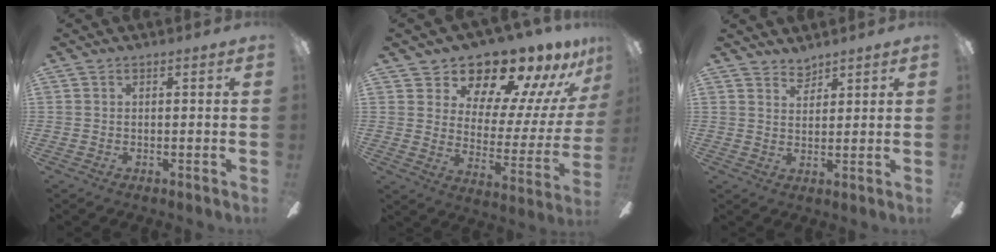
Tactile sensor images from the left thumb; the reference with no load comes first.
{"total": 16.3, "force": [14.3, 5.6, 5.2], "torque": [-0.087, -0.123, 0.242]}
{"total": 3.4, "force": [3.3, 1.0, 0.0], "torque": [0.002, -0.021, 0.061]}